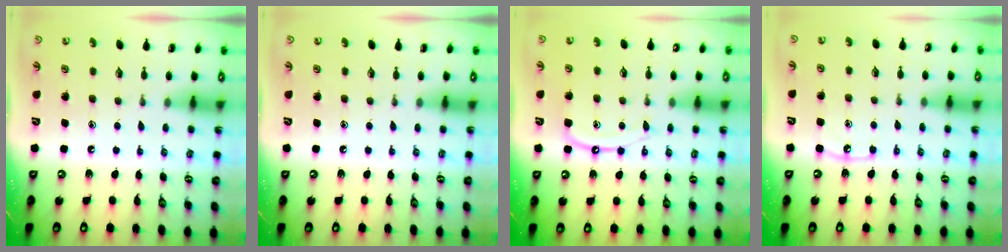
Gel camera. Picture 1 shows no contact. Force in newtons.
{"total": 0.0}
{"total": 9.9, "press": 9.9, "slide": 0.9}
{"total": 5.7, "press": 5.7, "slide": 0.6}